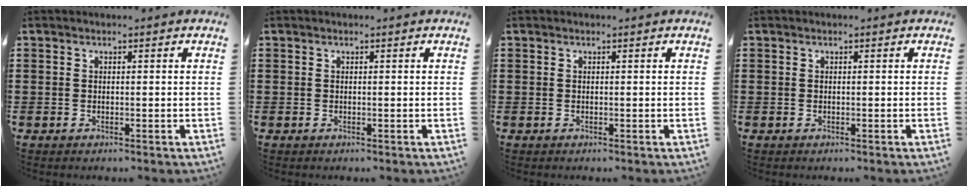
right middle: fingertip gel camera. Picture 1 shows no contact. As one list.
[{"total": 0.0}, {"total": 0.0}, {"total": 0.0}]